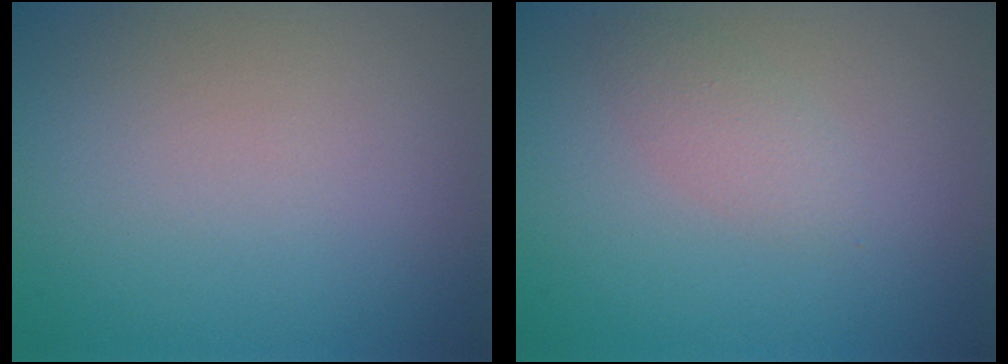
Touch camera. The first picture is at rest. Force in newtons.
{"total": 1.7, "press": 1.7, "slide": 0.0}